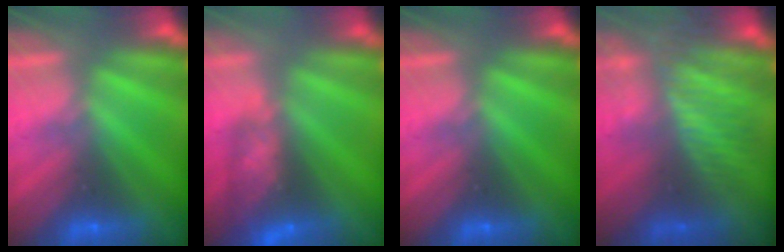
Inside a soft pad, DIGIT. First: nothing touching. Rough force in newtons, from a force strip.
{"total": 8.3}
{"total": 0.0}
{"total": 4.8}